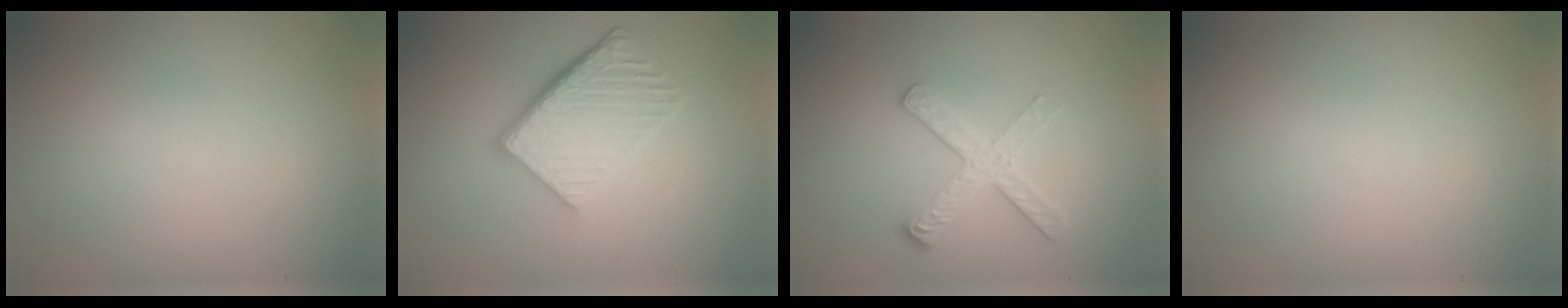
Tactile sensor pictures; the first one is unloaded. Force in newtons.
{"total": 6.1, "press": 4.1, "slide": 4.5}
{"total": 2.7, "press": 2.4, "slide": 1.2}
{"total": 0.0}